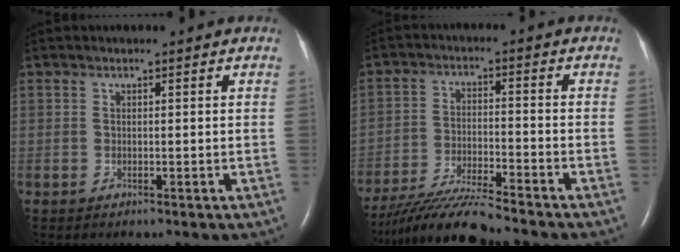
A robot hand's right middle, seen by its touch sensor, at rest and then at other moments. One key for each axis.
{"total": 10.3, "fx": -9.4, "fy": -0.8, "fz": 4.1, "tx": -0.075, "ty": -0.023, "tz": -0.171}